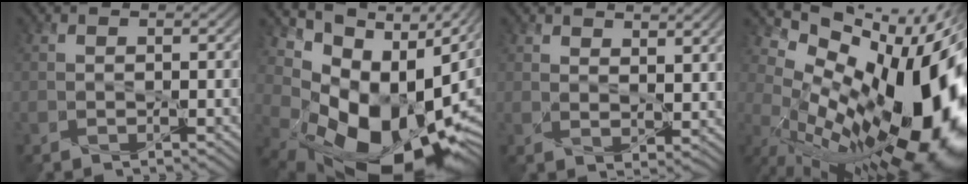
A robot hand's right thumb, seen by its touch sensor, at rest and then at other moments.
{"total": 17.4, "force": [2.2, 11.5, 12.9], "torque": [-0.187, -0.030, 0.091]}
{"total": 4.3, "force": [3.2, 2.0, 2.1], "torque": [-0.045, -0.003, 0.056]}
{"total": 20.1, "force": [0.9, 9.9, 17.4], "torque": [-0.253, -0.045, 0.037]}